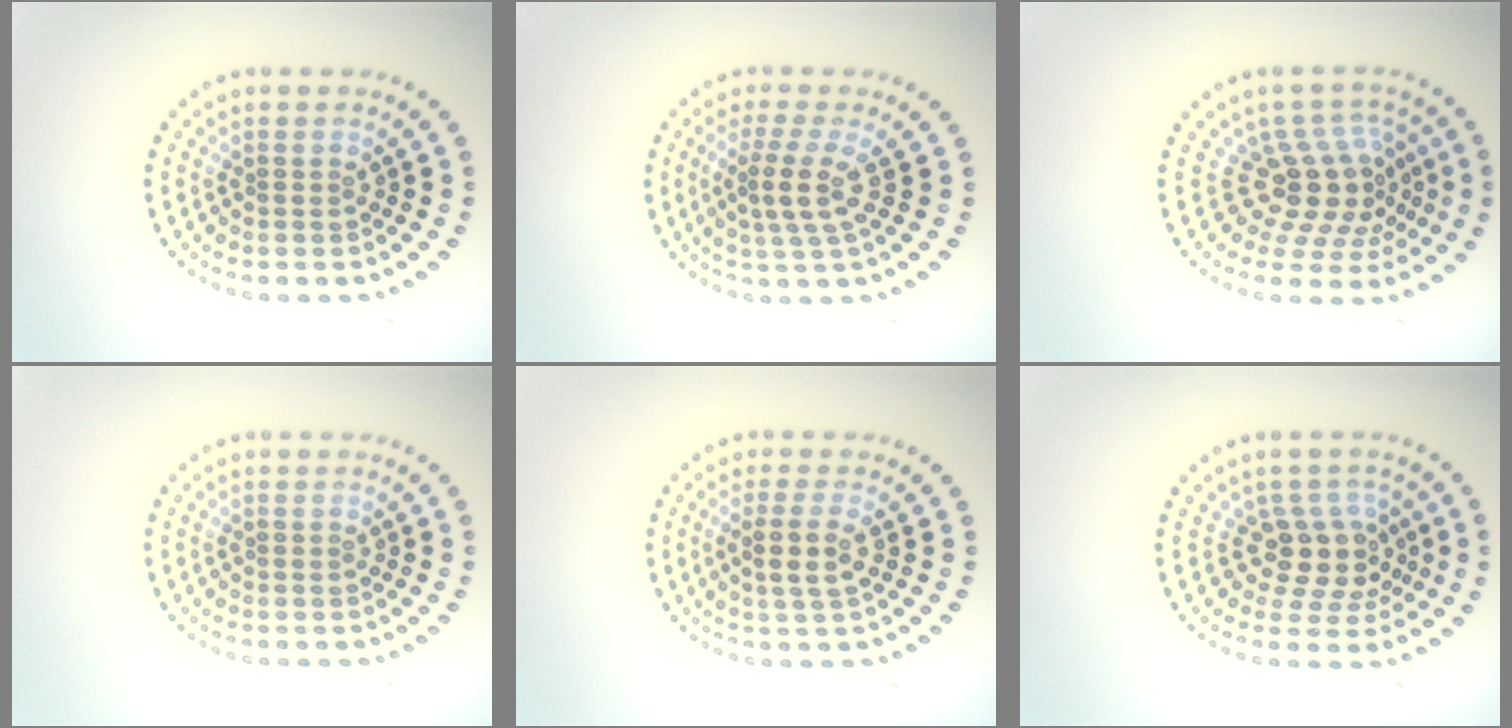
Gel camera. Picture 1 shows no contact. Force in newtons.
{"total": 2.9, "press": 2.3, "slide": 1.8}
{"total": 4.8, "press": 3.6, "slide": 3.2}
{"total": 0.0}
{"total": 2.5, "press": 2.2, "slide": 1.1}
{"total": 3.9, "press": 3.0, "slide": 2.4}